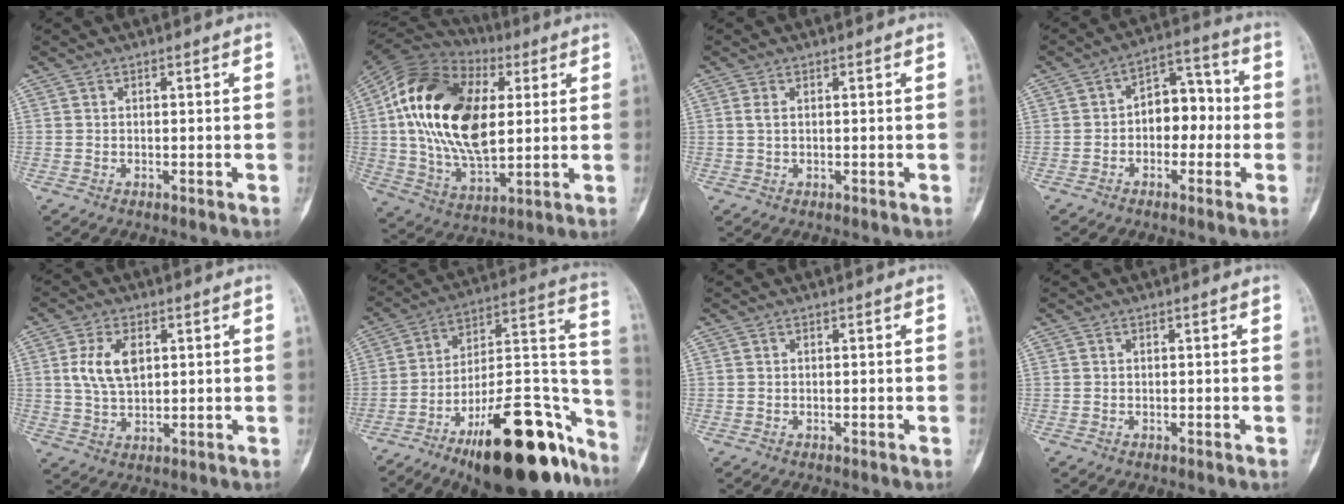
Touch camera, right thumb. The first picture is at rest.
{"total": 25.1, "force": [4.2, 14.4, 20.2], "torque": [-0.370, -0.007, 0.067]}
{"total": 1.3, "force": [0.4, 0.6, 1.1], "torque": [-0.029, 0.006, 0.011]}
{"total": 8.9, "force": [-0.9, 6.0, 6.6], "torque": [-0.054, 0.038, -0.028]}
{"total": 7.7, "force": [1.9, 4.4, 6.0], "torque": [-0.114, -0.004, 0.040]}
{"total": 29.3, "force": [-17.4, 10.6, 21.1], "torque": [-0.226, 0.098, -0.268]}
{"total": 0.0}
{"total": 0.0}